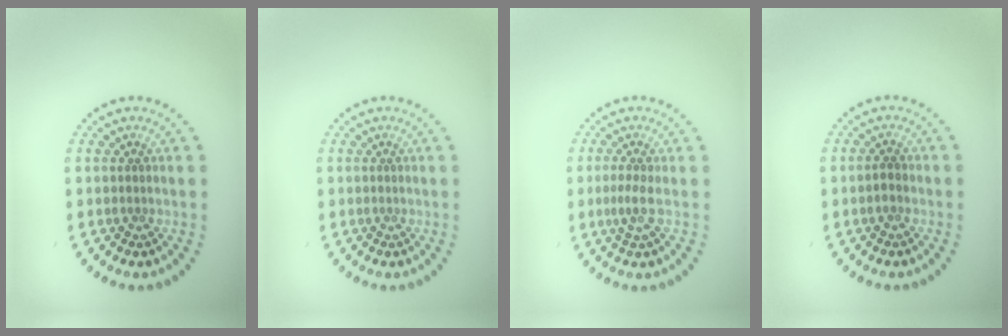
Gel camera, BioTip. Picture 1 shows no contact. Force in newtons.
{"total": 0.0}
{"total": 1.7, "press": 1.2, "slide": 1.1}
{"total": 1.1, "press": 1.1, "slide": 0.2}